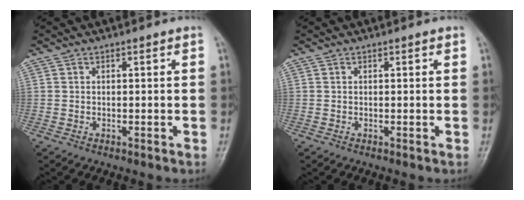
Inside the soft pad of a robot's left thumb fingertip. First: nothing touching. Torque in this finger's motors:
{"motor_torque": [-0.19, 0.28, -0.11, 0.07, 0.00]}